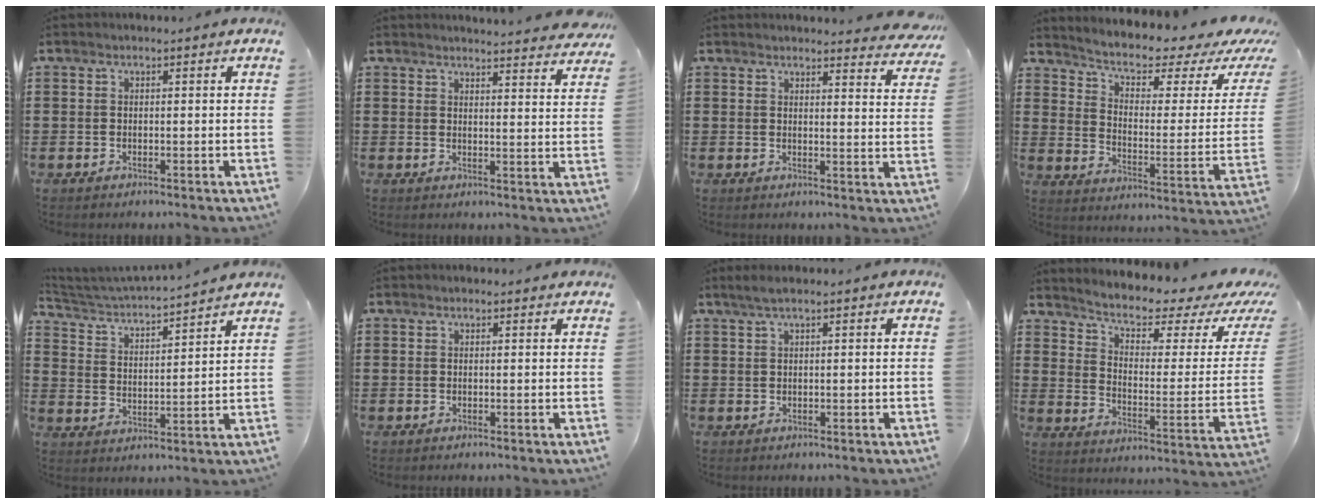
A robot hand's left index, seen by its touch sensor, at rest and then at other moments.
{"total": 3.6, "force": [3.6, -0.2, 0.5], "torque": [-0.015, -0.019, 0.065]}
{"total": 3.5, "force": [3.4, 0.1, 0.8], "torque": [-0.013, -0.019, 0.061]}
{"total": 4.3, "force": [2.7, 1.4, 3.1], "torque": [-0.067, -0.024, 0.038]}
{"total": 3.5, "force": [3.4, -0.2, 1.0], "torque": [-0.040, -0.032, 0.050]}
{"total": 0.5, "force": [0.4, 0.2, 0.2], "torque": [-0.005, 0.003, 0.007]}
{"total": 1.4, "force": [0.7, 0.1, 1.1], "torque": [-0.022, -0.001, 0.014]}
{"total": 4.6, "force": [3.2, 1.3, 3.0], "torque": [-0.067, -0.025, 0.048]}